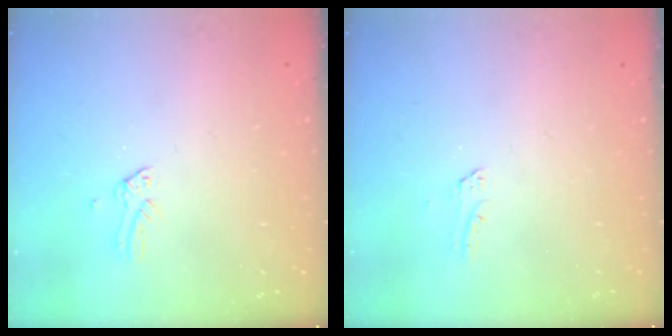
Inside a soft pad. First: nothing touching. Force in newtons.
{"total": 1.5, "press": 1.4, "slide": 0.1}